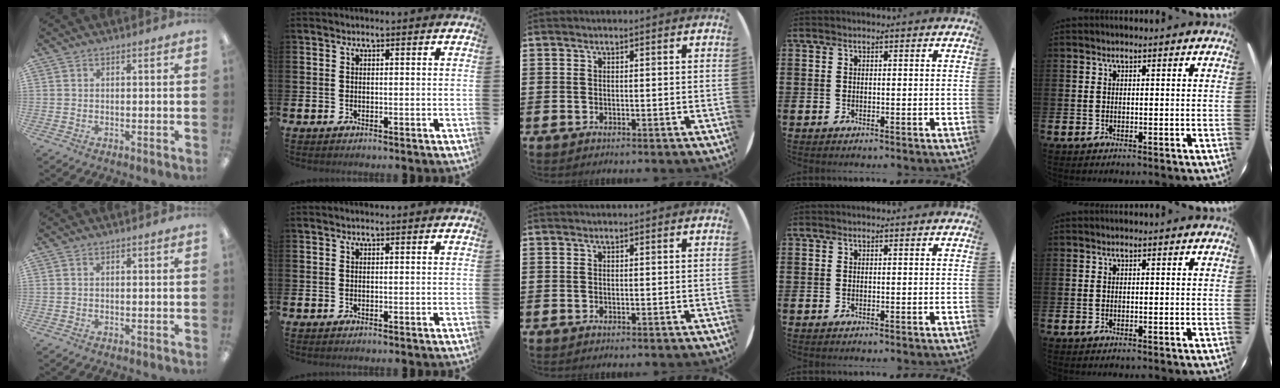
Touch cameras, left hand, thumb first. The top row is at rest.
{}